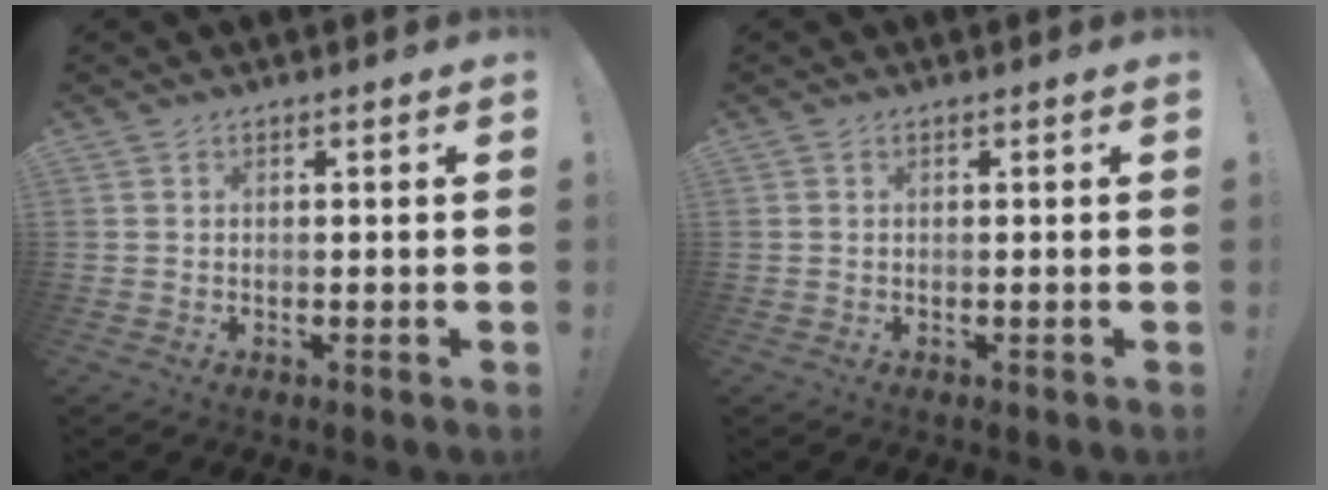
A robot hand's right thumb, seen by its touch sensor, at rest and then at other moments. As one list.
[{"total": 0.0}]